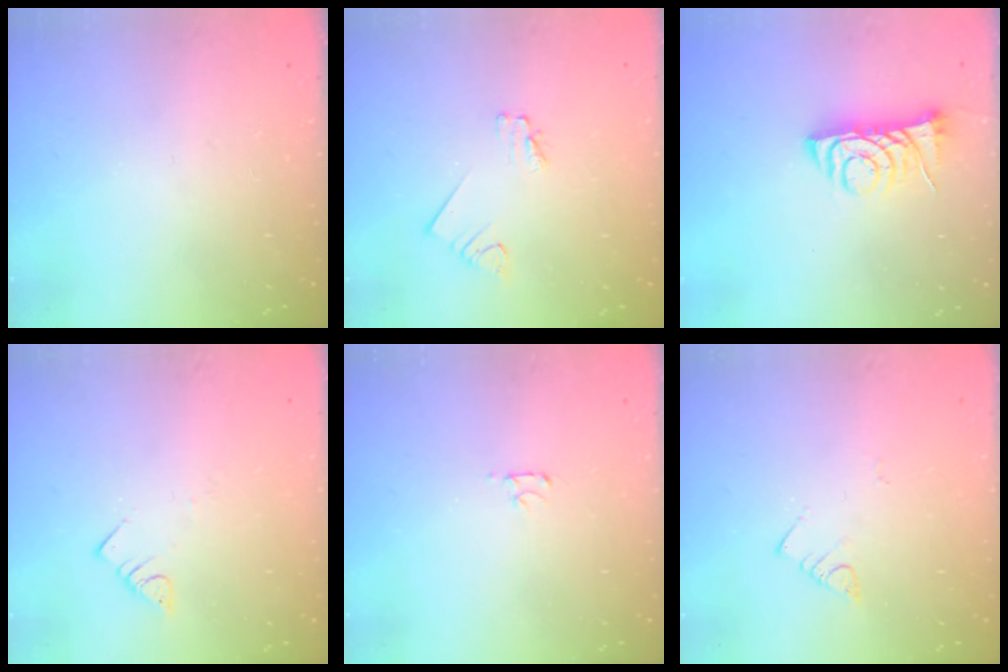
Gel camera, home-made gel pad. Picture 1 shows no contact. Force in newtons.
{"total": 1.6, "press": 1.5, "slide": 0.2}
{"total": 7.6, "press": 7.5, "slide": 1.0}
{"total": 3.0, "press": 3.0, "slide": 0.1}
{"total": 2.5, "press": 2.4, "slide": 0.3}
{"total": 2.7, "press": 2.6, "slide": 0.5}